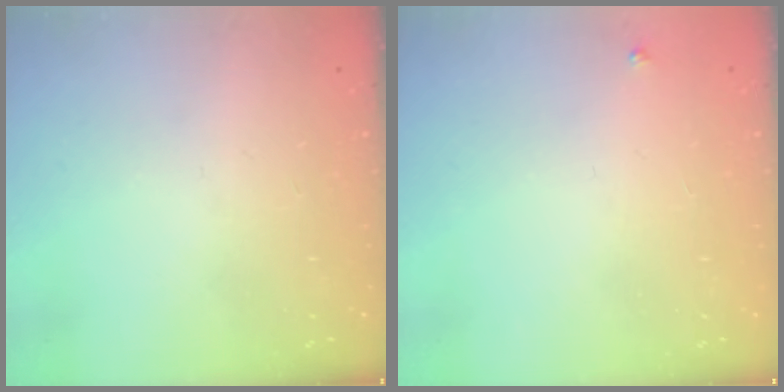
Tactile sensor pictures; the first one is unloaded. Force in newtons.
{"total": 2.7, "press": 2.7, "slide": 0.3}